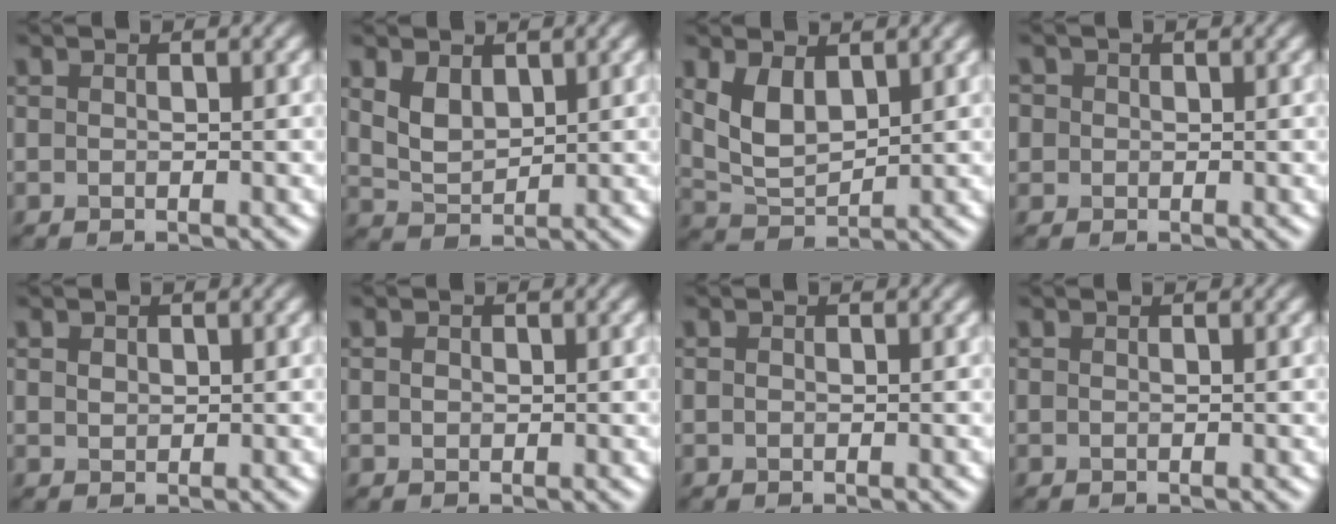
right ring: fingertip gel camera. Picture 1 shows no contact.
{"total": 2.8, "force": [1.4, 1.7, 1.7], "torque": [-0.040, -0.005, 0.034]}
{"total": 4.2, "force": [1.8, 2.3, 3.1], "torque": [-0.073, -0.005, 0.041]}
{"total": 2.0, "force": [0.6, 1.7, 0.6], "torque": [-0.010, 0.007, 0.004]}
{"total": 0.9, "force": [0.4, 0.7, 0.3], "torque": [-0.006, -0.002, 0.009]}
{"total": 0.6, "force": [0.1, 0.6, 0.3], "torque": [-0.005, -0.002, 0.000]}
{"total": 0.0}
{"total": 0.0}